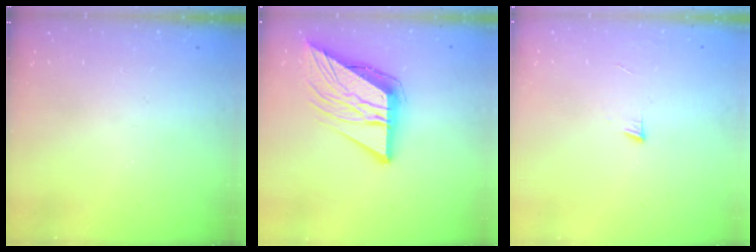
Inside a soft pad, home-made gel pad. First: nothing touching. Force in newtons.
{"total": 12.2, "press": 12.1, "slide": 1.4}
{"total": 4.3, "press": 4.2, "slide": 0.4}